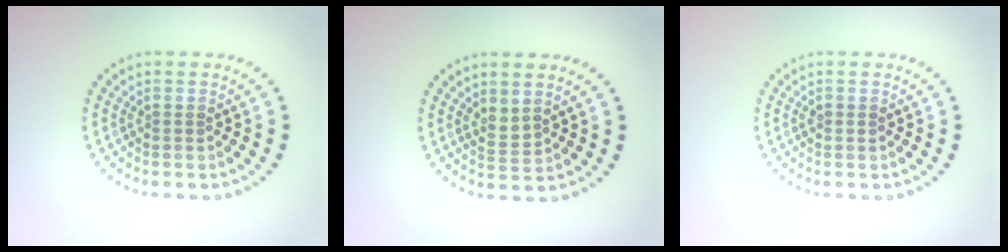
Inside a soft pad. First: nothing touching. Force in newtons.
{"total": 1.4, "press": 1.2, "slide": 0.7}
{"total": 0.9, "press": 0.9, "slide": 0.1}